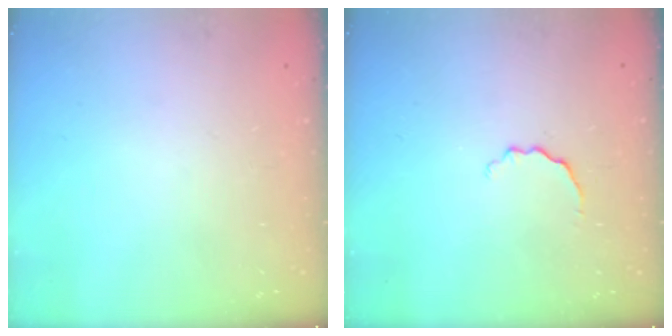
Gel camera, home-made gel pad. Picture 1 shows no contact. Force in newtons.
{"total": 2.9, "press": 2.8, "slide": 0.8}